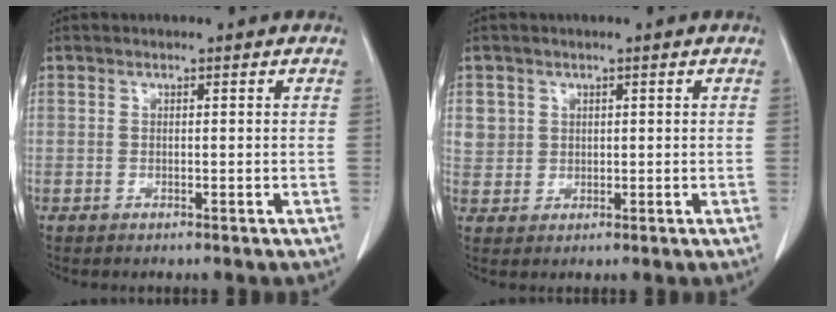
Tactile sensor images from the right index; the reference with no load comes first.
{"total": 3.2, "force": [1.3, 2.9, 0.2], "torque": [0.012, 0.003, 0.026]}